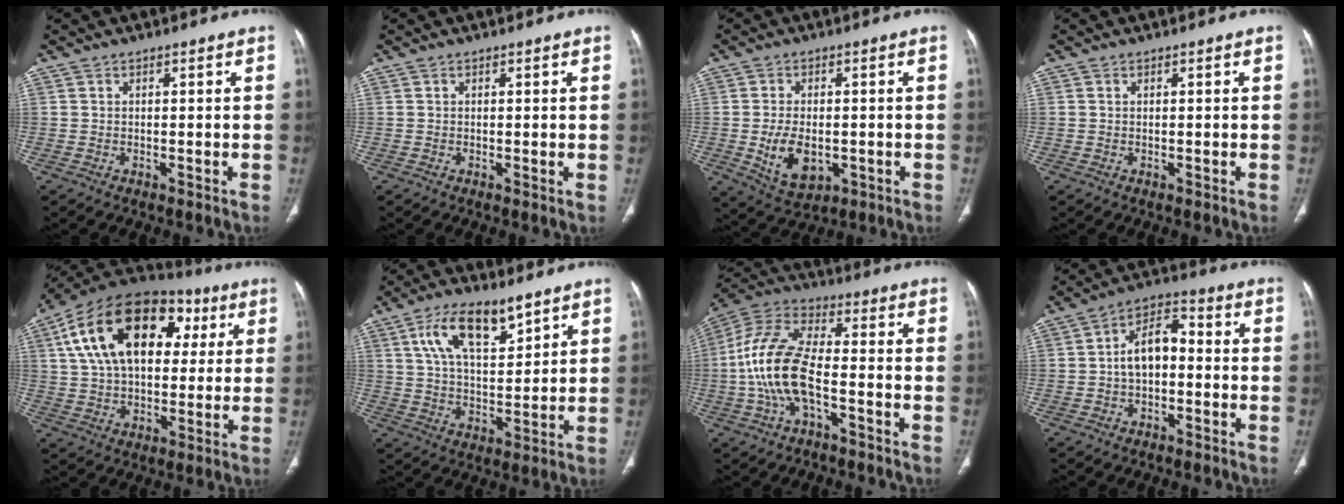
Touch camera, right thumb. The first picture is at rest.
{"total": 0.0}
{"total": 8.4, "force": [-1.6, 5.2, 6.5], "torque": [-0.105, -0.005, -0.013]}
{"total": 0.0}
{"total": 24.8, "force": [7.8, 15.3, 17.9], "torque": [-0.293, 0.032, 0.121]}
{"total": 12.8, "force": [7.0, 5.5, 9.2], "torque": [-0.142, -0.024, 0.130]}
{"total": 14.2, "force": [-3.2, 6.4, 12.2], "torque": [-0.263, 0.038, -0.065]}
{"total": 8.6, "force": [-0.7, 5.2, 6.8], "torque": [-0.104, 0.035, -0.024]}